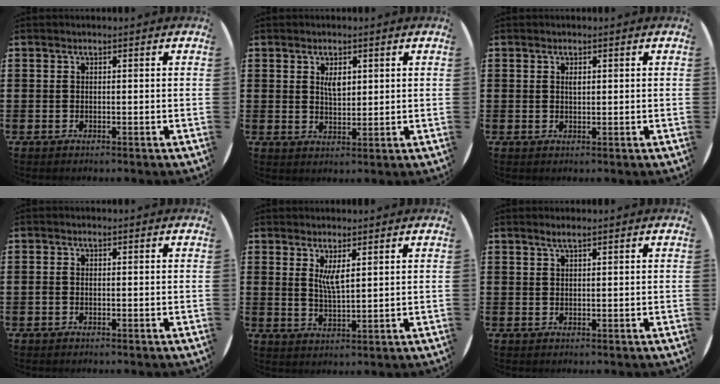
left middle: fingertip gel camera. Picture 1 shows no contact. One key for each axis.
{"total": 2.5, "fx": 1.2, "fy": 1.2, "fz": 1.8, "tx": -0.022, "ty": -0.001, "tz": 0.018}
{"total": 0.8, "fx": 0.4, "fy": 0.3, "fz": 0.7, "tx": -0.015, "ty": 0.002, "tz": 0.007}
{"total": 0.5, "fx": -0.2, "fy": 0.2, "fz": 0.4, "tx": -0.011, "ty": 0.000, "tz": -0.004}
{"total": 3.2, "fx": 1.8, "fy": 0.5, "fz": 2.6, "tx": -0.047, "ty": -0.002, "tz": 0.030}
{"total": 1.3, "fx": 1.0, "fy": 0.0, "fz": 0.8, "tx": -0.015, "ty": 0.002, "tz": 0.018}